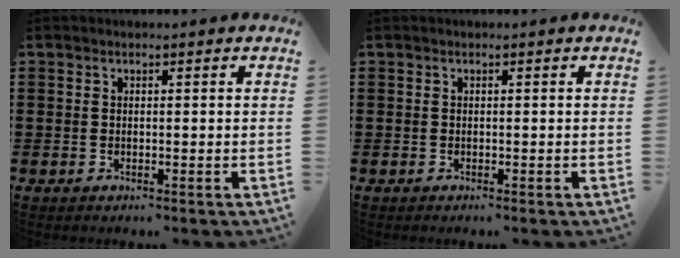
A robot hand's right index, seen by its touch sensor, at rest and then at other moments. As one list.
[{"total": 0.0}]